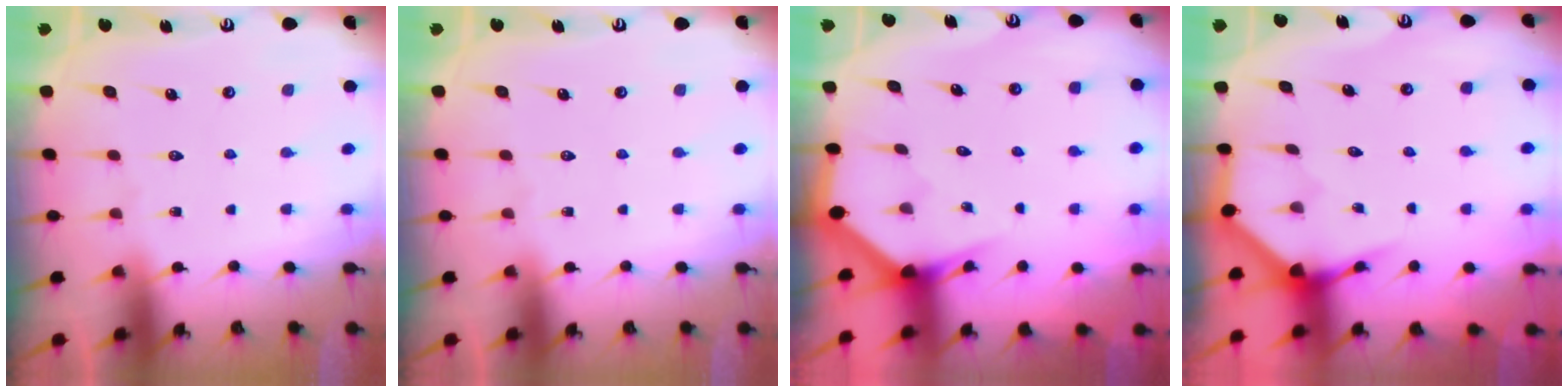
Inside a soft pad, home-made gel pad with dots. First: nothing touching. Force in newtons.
{"total": 0.0}
{"total": 2.9, "press": 2.9, "slide": 0.1}
{"total": 3.8, "press": 3.8, "slide": 0.2}